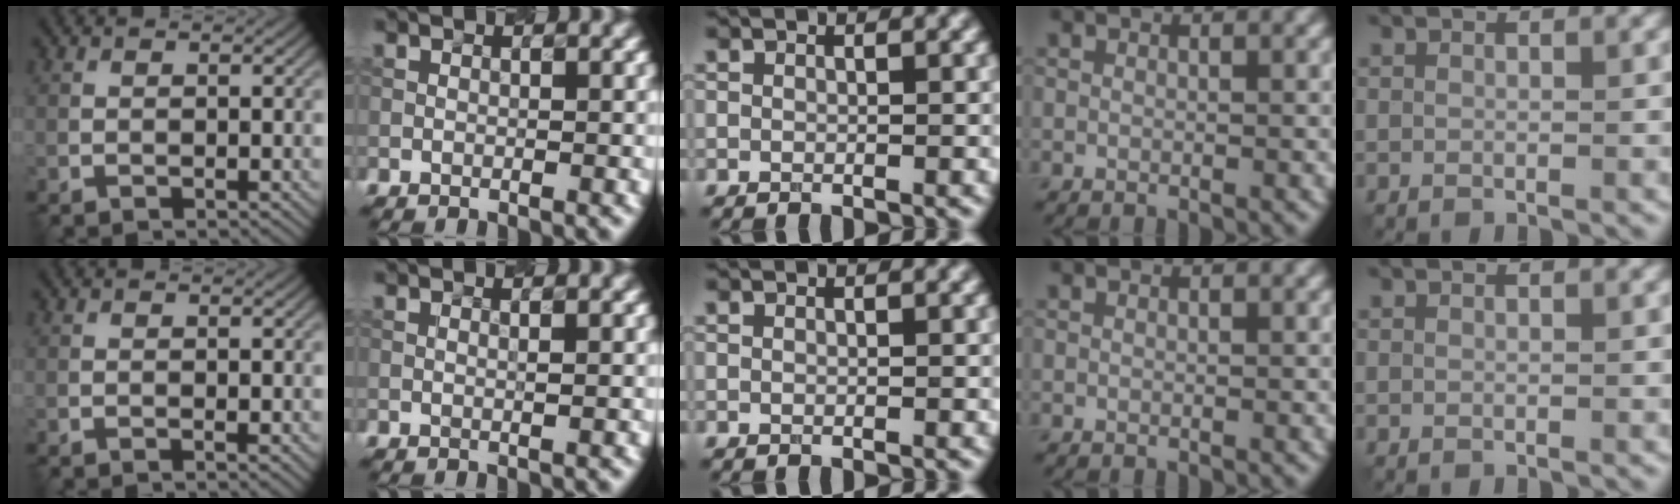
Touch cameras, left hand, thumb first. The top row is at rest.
{"index": {"total": 0.7, "force": [0.2, 0.3, 0.6], "torque": [-0.004, 0.001, -0.003]}}